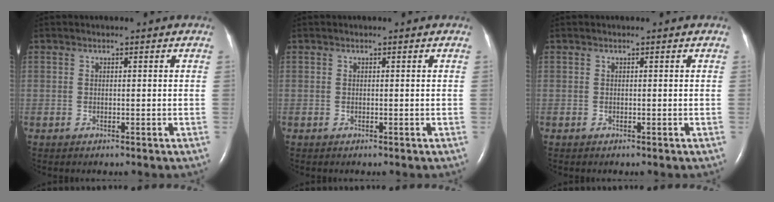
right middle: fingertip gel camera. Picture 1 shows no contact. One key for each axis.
{"total": 0.0}
{"total": 0.0}